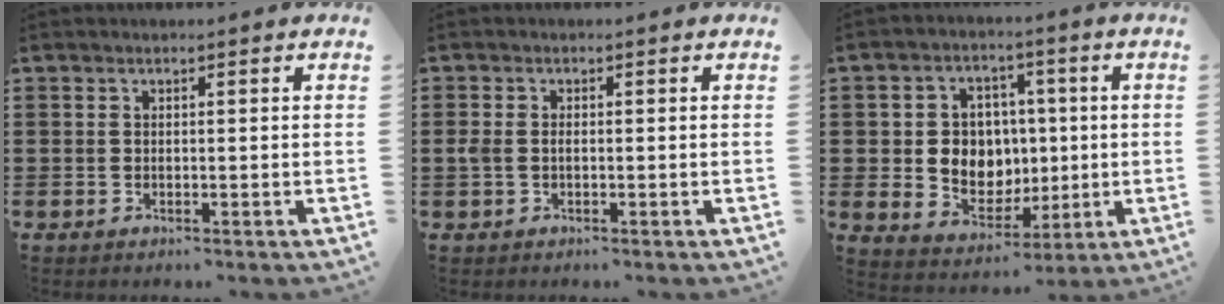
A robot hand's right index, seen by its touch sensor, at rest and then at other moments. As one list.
[{"total": 1.4, "force": [-0.2, 0.8, 1.1], "torque": [-0.031, -0.001, -0.007]}, {"total": 7.1, "force": [0.6, 6.5, 2.8], "torque": [-0.065, 0.013, 0.012]}]